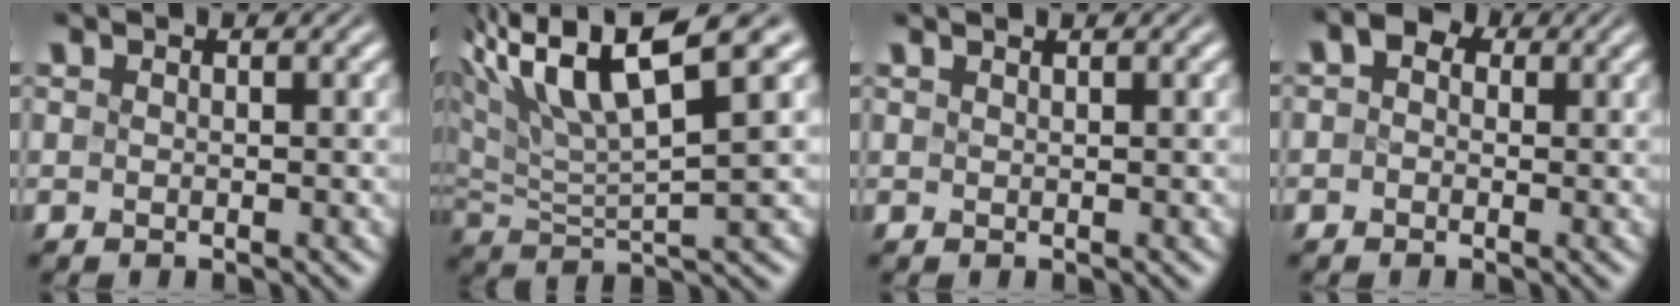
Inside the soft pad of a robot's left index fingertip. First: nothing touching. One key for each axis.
{"total": 9.1, "fx": 5.1, "fy": 1.8, "fz": 7.3, "tx": -0.137, "ty": 0.017, "tz": 0.094}
{"total": 0.8, "fx": 0.6, "fy": 0.1, "fz": 0.5, "tx": -0.007, "ty": -0.001, "tz": 0.003}
{"total": 2.4, "fx": 0.7, "fy": 1.8, "fz": 1.4, "tx": -0.020, "ty": 0.011, "tz": -0.011}